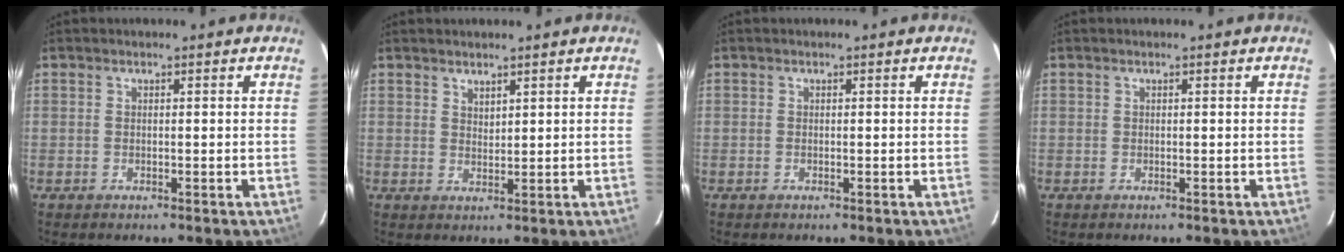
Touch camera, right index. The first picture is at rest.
{"total": 1.9, "force": [1.6, 0.7, 0.5], "torque": [-0.006, 0.001, 0.029]}
{"total": 0.0}
{"total": 0.0}